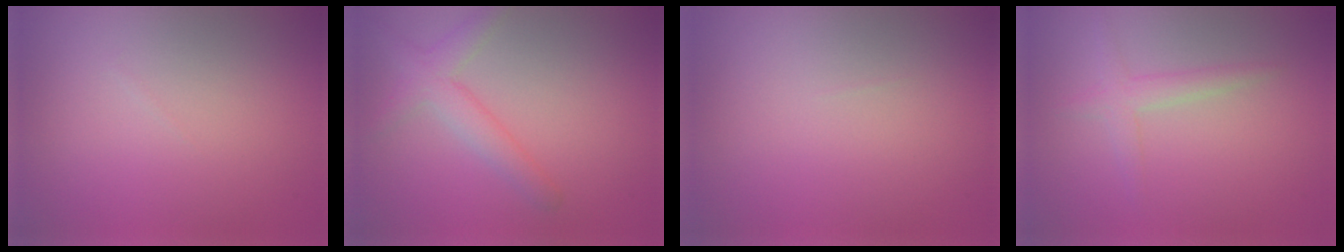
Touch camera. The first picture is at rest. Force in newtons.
{"total": 3.0, "press": 3.0, "slide": 0.2}
{"total": 0.0}
{"total": 2.0, "press": 2.0, "slide": 0.1}